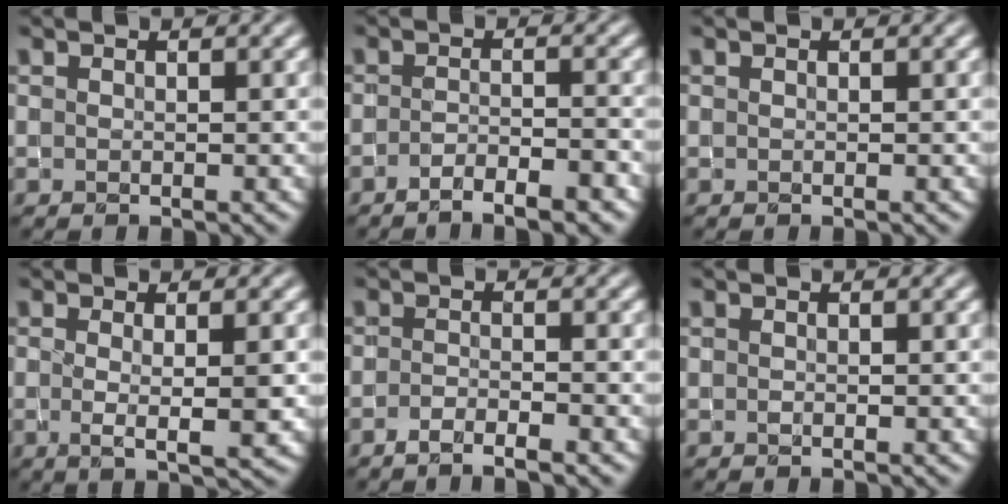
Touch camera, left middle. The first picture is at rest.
{"total": 3.6, "force": [-2.5, 0.7, 2.4], "torque": [-0.038, 0.004, -0.043]}
{"total": 0.0}
{"total": 3.1, "force": [-0.1, 0.6, 3.0], "torque": [-0.052, -0.008, 0.001]}
{"total": 2.2, "force": [-1.5, 0.4, 1.5], "torque": [-0.027, -0.003, -0.033]}
{"total": 0.0}